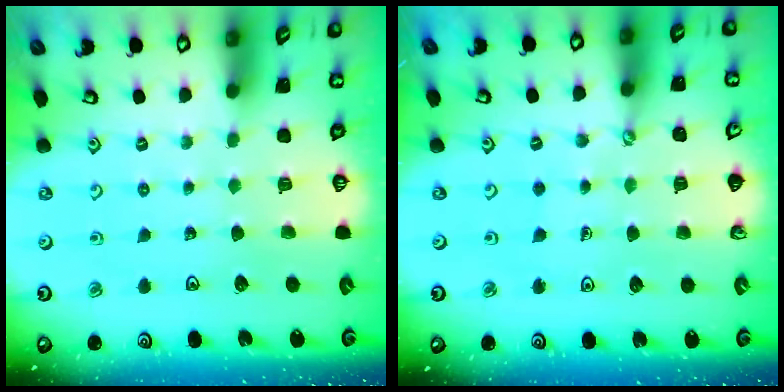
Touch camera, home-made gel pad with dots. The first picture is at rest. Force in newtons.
{"total": 0.5, "press": 0.5, "slide": 0.1}